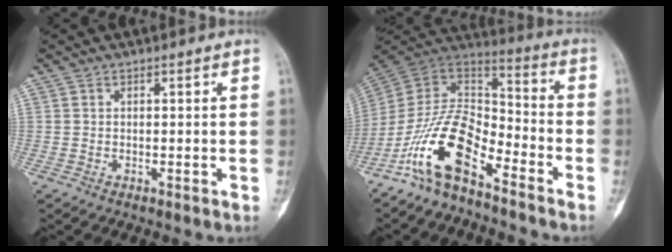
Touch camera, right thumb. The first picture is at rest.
{"total": 15.3, "force": [-9.4, 6.3, 10.3], "torque": [-0.180, 0.091, -0.185]}